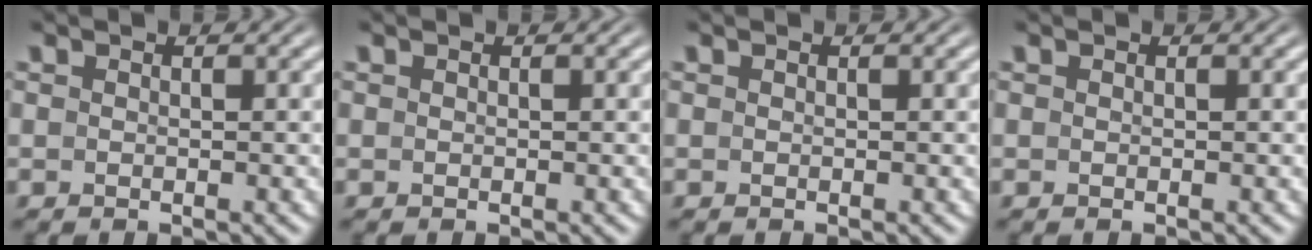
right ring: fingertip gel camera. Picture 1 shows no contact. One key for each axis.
{"total": 0.0}
{"total": 0.0}
{"total": 0.0}